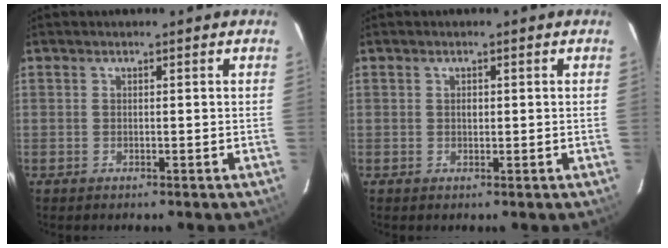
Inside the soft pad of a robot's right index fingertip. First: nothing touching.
{"total": 0.8, "force": [0.1, 0.6, 0.5], "torque": [-0.007, 0.003, 0.003]}